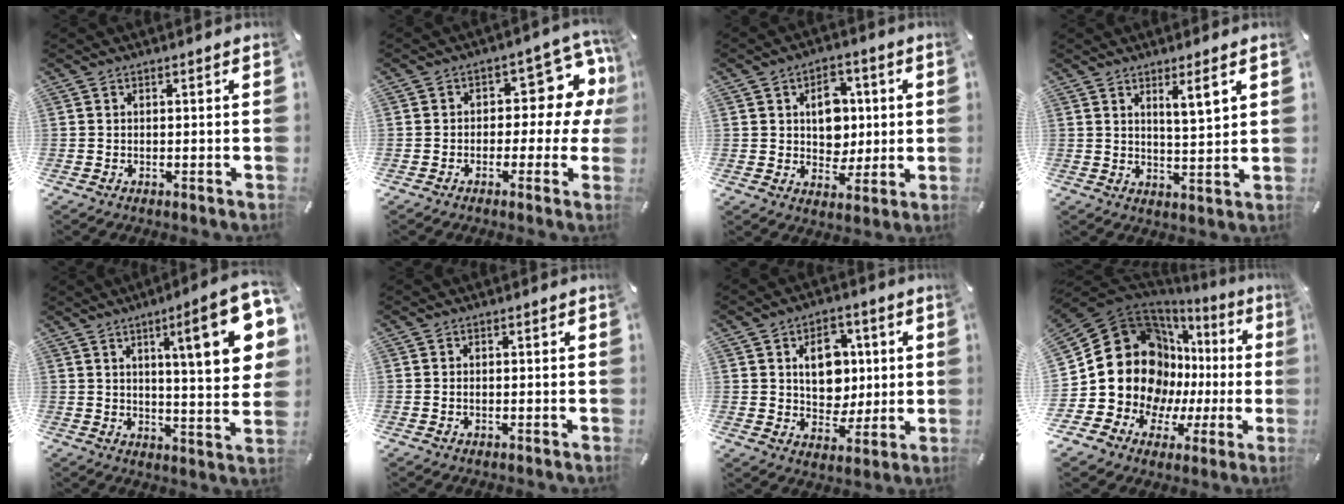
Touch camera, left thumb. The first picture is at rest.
{"total": 9.8, "force": [2.8, 6.1, 7.2], "torque": [-0.082, -0.026, 0.045]}
{"total": 9.4, "force": [1.7, 7.8, 5.0], "torque": [-0.052, -0.003, 0.025]}
{"total": 5.9, "force": [3.6, 0.7, 4.6], "torque": [-0.081, -0.018, 0.056]}
{"total": 18.8, "force": [7.2, 4.2, 16.8], "torque": [-0.246, -0.029, 0.099]}
{"total": 0.9, "force": [-0.1, 0.5, 0.8], "torque": [-0.016, 0.002, -0.003]}
{"total": 11.3, "force": [2.3, 9.1, 6.3], "torque": [-0.081, 0.000, 0.040]}
{"total": 23.3, "force": [3.3, 18.5, 13.9], "torque": [-0.256, -0.046, 0.086]}